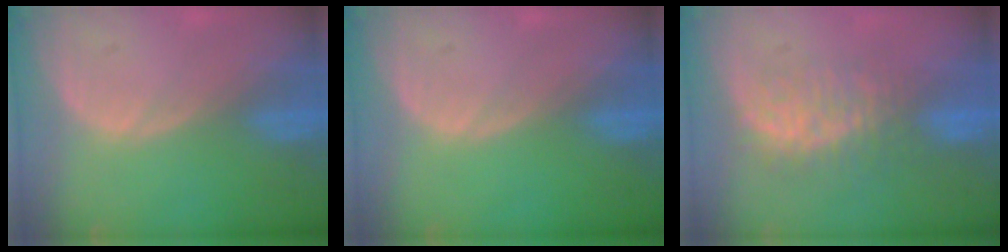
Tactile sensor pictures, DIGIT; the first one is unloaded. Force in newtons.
{"total": 0.0}
{"total": 7.5, "press": 7.3, "slide": 1.7}